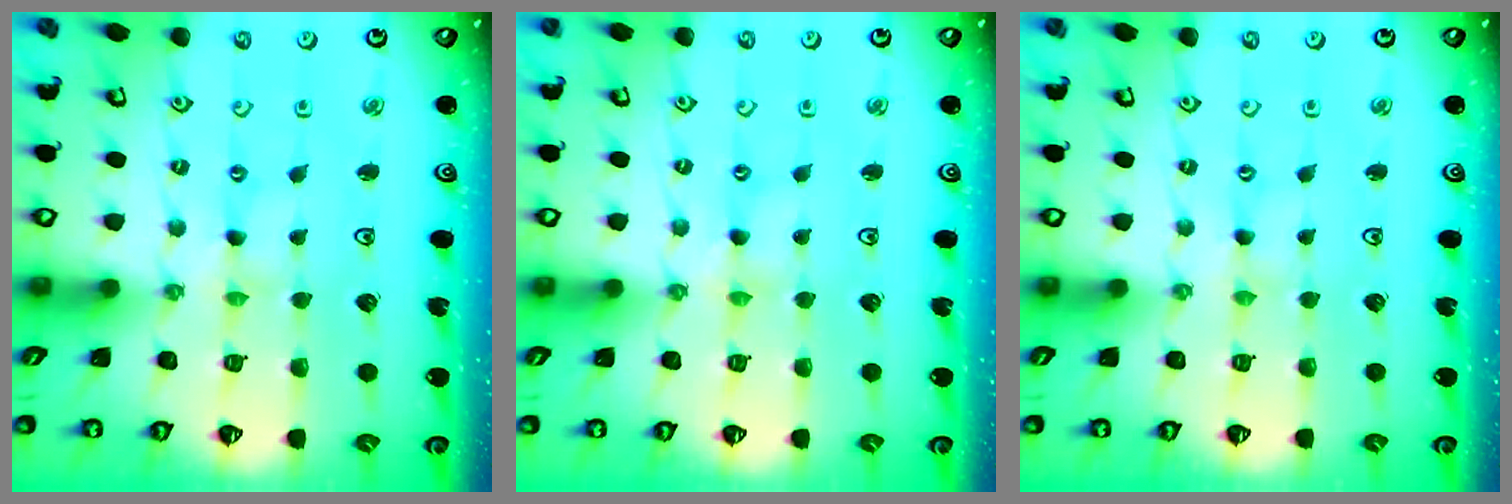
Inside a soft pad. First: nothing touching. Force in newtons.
{"total": 1.4, "press": 1.4, "slide": 0.2}
{"total": 0.0}